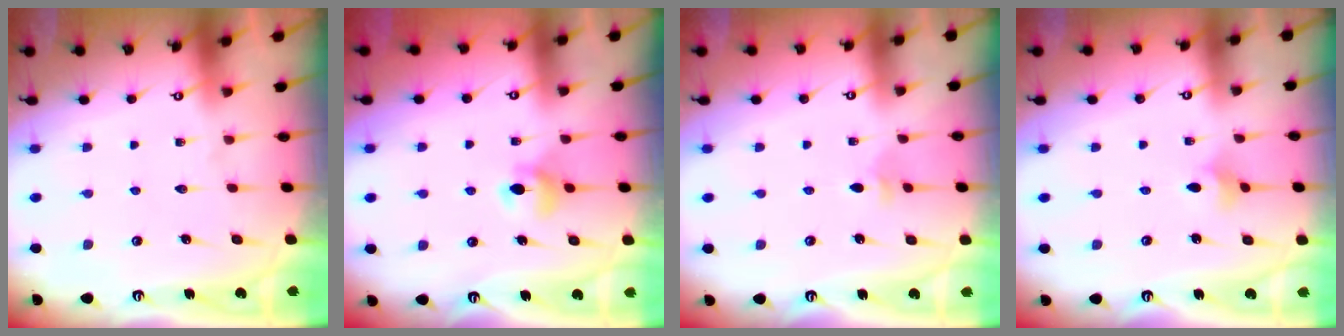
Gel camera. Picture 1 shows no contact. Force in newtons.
{"total": 5.9, "press": 5.9, "slide": 0.6}
{"total": 3.2, "press": 3.2, "slide": 0.6}
{"total": 3.4, "press": 3.4, "slide": 0.7}